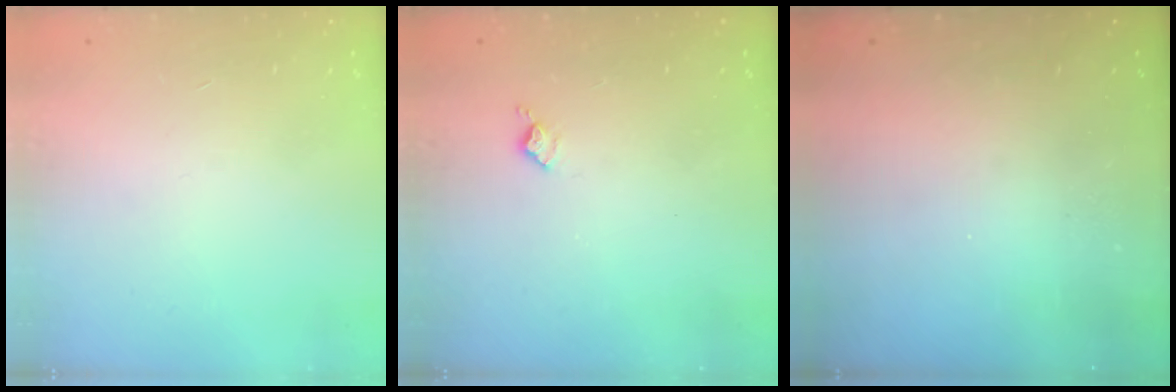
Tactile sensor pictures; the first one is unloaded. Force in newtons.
{"total": 4.8, "press": 4.8, "slide": 0.6}
{"total": 0.0}